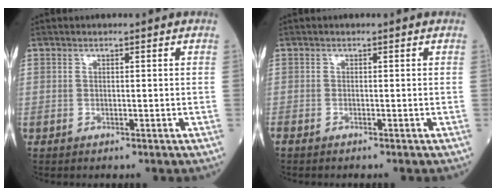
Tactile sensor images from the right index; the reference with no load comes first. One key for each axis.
{"total": 1.0, "fx": -0.9, "fy": 0.0, "fz": 0.5, "tx": -0.011, "ty": -0.001, "tz": -0.013}